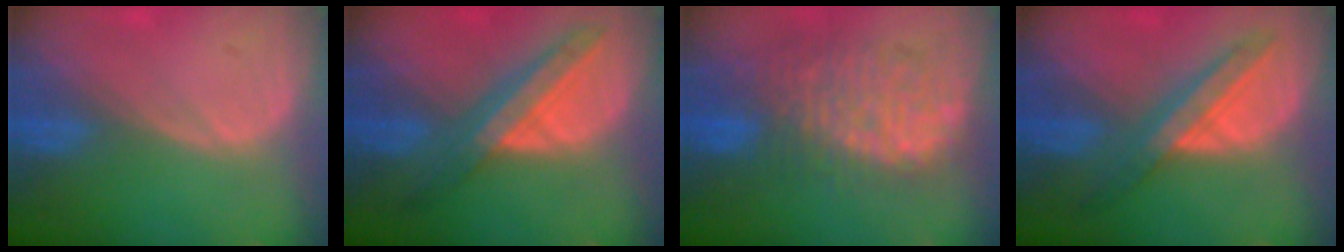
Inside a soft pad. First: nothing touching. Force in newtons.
{"total": 7.8, "press": 7.2, "slide": 3.0}
{"total": 11.0, "press": 10.2, "slide": 4.1}
{"total": 6.4, "press": 6.4, "slide": 0.7}